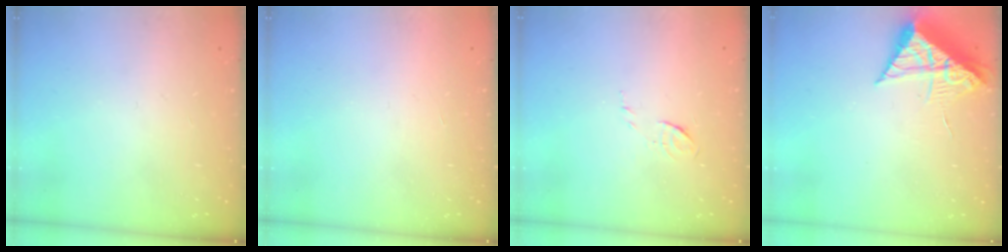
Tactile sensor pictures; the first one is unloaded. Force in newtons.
{"total": 1.7, "press": 1.7, "slide": 0.1}
{"total": 5.0, "press": 4.9, "slide": 1.2}
{"total": 9.8, "press": 9.8, "slide": 0.6}